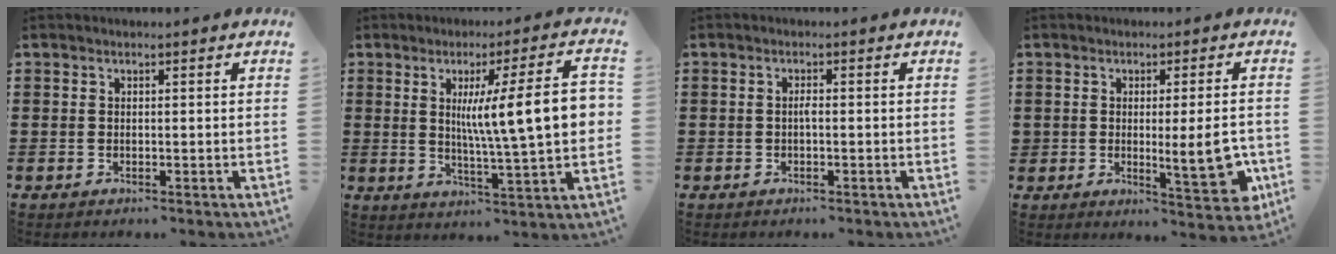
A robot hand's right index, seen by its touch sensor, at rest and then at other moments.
{"total": 13.2, "force": [1.8, 1.8, 13.0], "torque": [-0.207, -0.003, 0.025]}
{"total": 1.1, "force": [-0.3, 0.1, 1.1], "torque": [-0.022, -0.001, -0.005]}
{"total": 7.9, "force": [-1.1, 2.2, 7.5], "torque": [-0.106, -0.016, -0.017]}